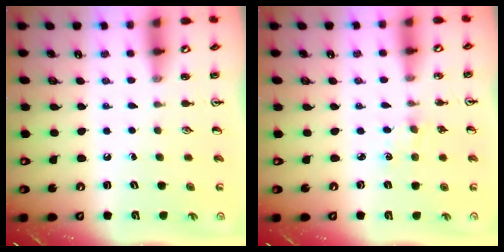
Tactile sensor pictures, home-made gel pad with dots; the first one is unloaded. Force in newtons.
{"total": 2.1, "press": 2.1, "slide": 0.3}